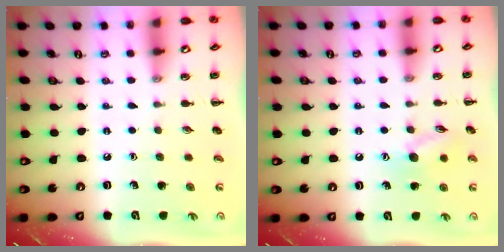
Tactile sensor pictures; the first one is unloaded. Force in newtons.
{"total": 9.2, "press": 9.1, "slide": 1.0}